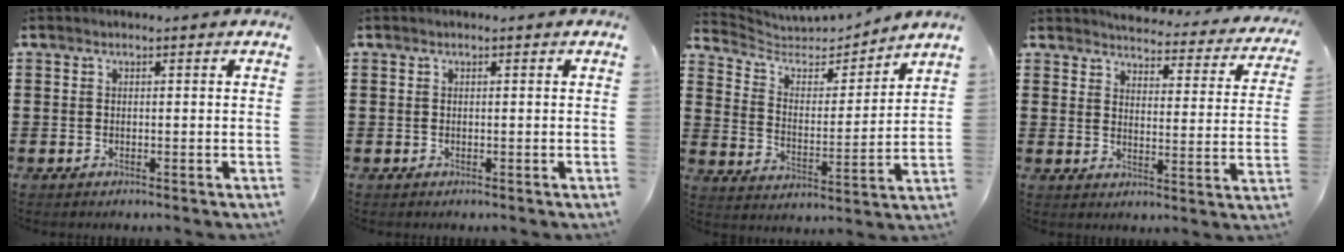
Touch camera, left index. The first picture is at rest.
{"total": 0.0}
{"total": 4.6, "force": [4.3, 1.3, 1.1], "torque": [-0.049, -0.034, 0.066]}
{"total": 3.9, "force": [3.8, 0.2, 0.5], "torque": [-0.031, -0.032, 0.062]}